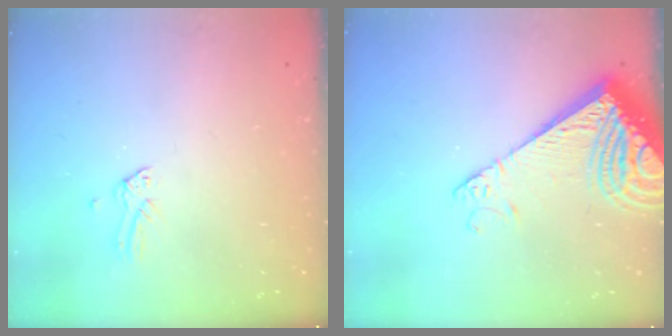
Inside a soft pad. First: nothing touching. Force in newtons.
{"total": 13.3, "press": 13.2, "slide": 1.8}